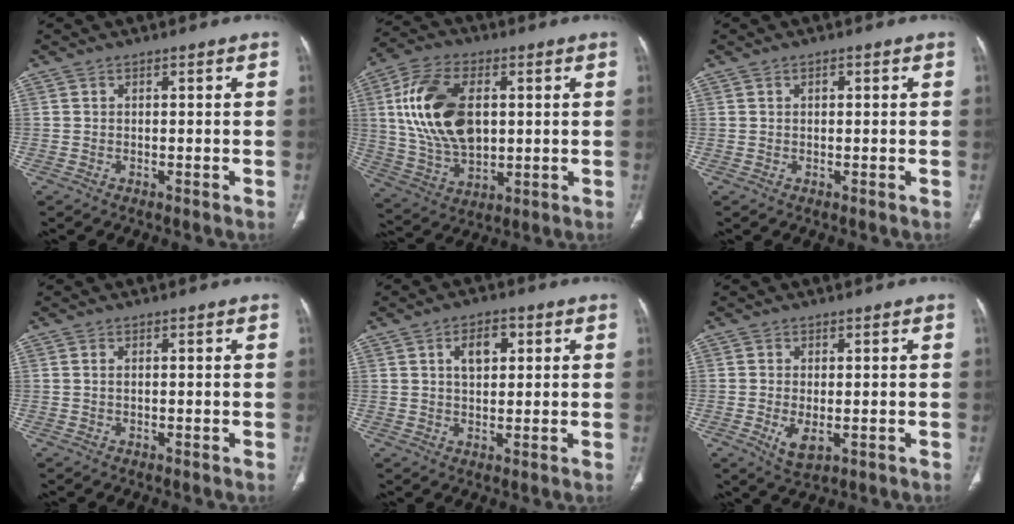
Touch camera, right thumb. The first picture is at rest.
{"total": 18.4, "force": [3.3, 10.9, 14.4], "torque": [-0.266, -0.003, 0.068]}
{"total": 1.1, "force": [0.5, 0.6, 0.8], "torque": [-0.014, 0.002, 0.008]}
{"total": 0.7, "force": [0.3, 0.3, 0.6], "torque": [-0.016, 0.004, 0.007]}
{"total": 5.8, "force": [2.0, 3.3, 4.3], "torque": [-0.056, -0.002, 0.033]}
{"total": 4.4, "force": [-0.9, 2.1, 3.7], "torque": [-0.067, -0.011, -0.007]}